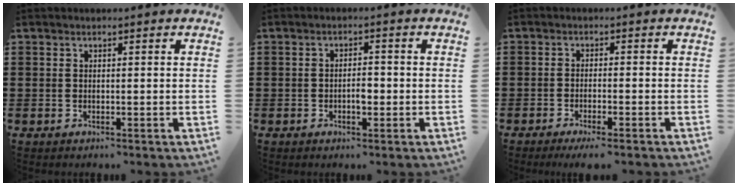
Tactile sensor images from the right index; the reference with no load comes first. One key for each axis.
{"total": 2.5, "fx": -0.6, "fy": 1.0, "fz": 2.2, "tx": -0.042, "ty": 0.003, "tz": -0.011}
{"total": 2.0, "fx": -1.6, "fy": -0.1, "fz": 1.1, "tx": -0.025, "ty": -0.003, "tz": -0.033}